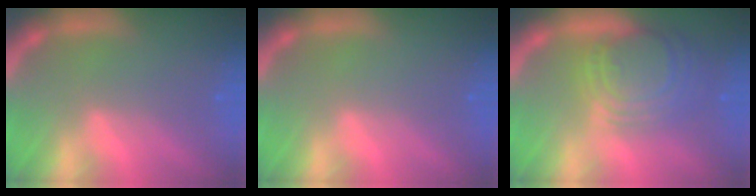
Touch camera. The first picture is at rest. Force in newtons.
{"total": 0.0}
{"total": 10.0}